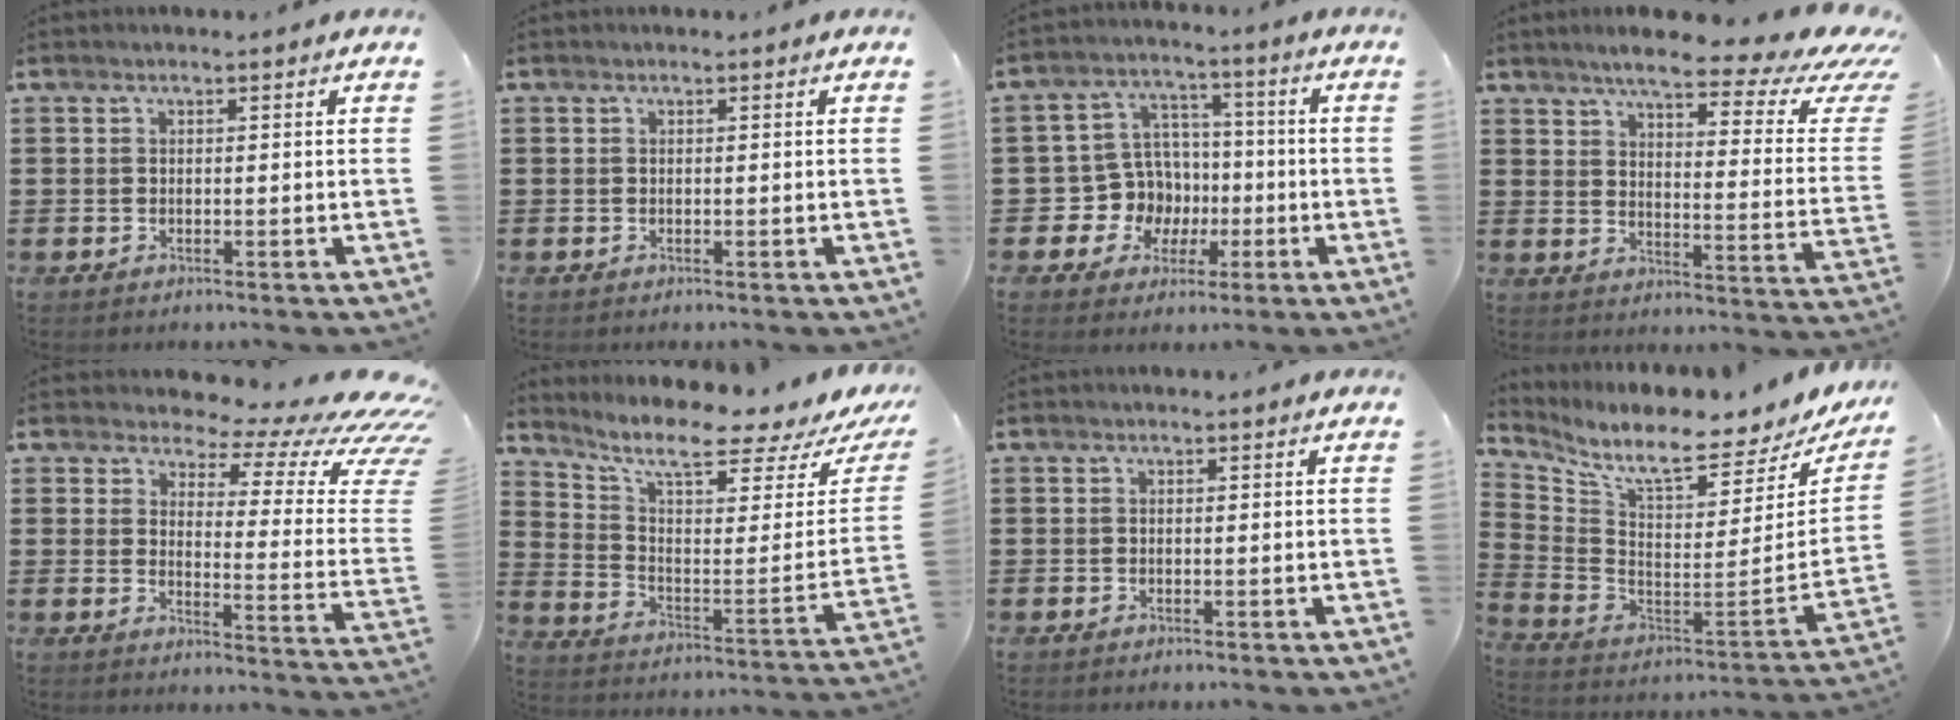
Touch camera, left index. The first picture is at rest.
{"total": 0.0}
{"total": 9.0, "force": [-0.8, 8.7, 2.3], "torque": [-0.097, 0.002, -0.007]}
{"total": 8.8, "force": [6.6, 1.3, 5.7], "torque": [-0.112, -0.041, 0.105]}
{"total": 7.1, "force": [4.9, 2.4, 4.5], "torque": [-0.082, -0.045, 0.084]}
{"total": 8.7, "force": [6.5, 1.6, 5.6], "torque": [-0.115, -0.053, 0.103]}
{"total": 0.0}
{"total": 8.5, "force": [6.7, 0.9, 5.1], "torque": [-0.121, -0.069, 0.108]}